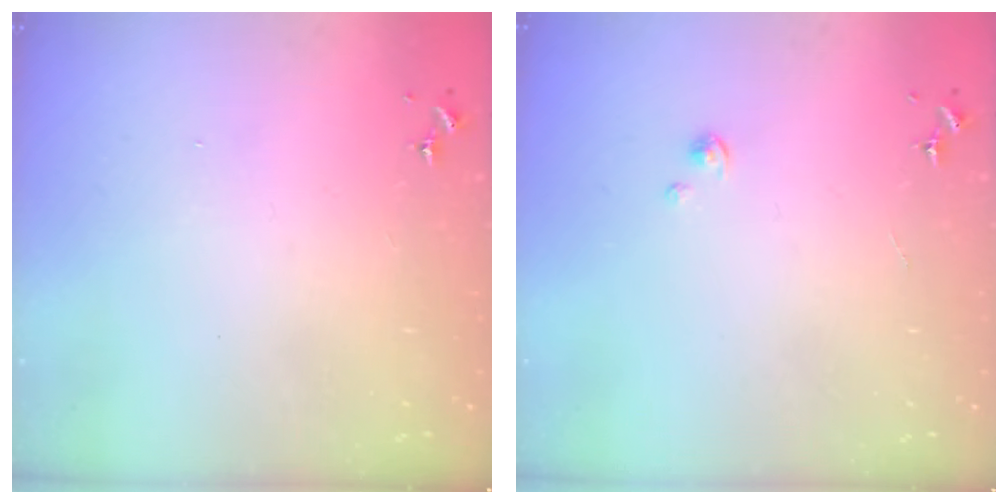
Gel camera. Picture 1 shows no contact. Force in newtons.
{"total": 1.0, "press": 1.0, "slide": 0.1}